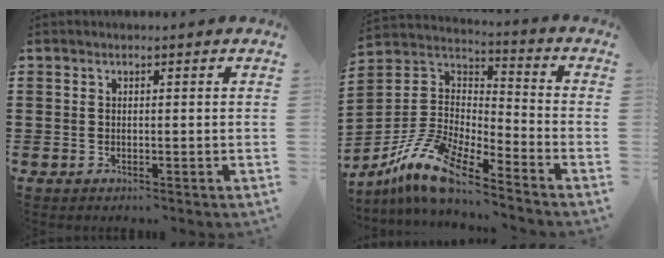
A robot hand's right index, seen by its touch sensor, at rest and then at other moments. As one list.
[{"total": 11.2, "force": [-9.0, 2.6, 6.2], "torque": [-0.154, 0.014, -0.186]}]